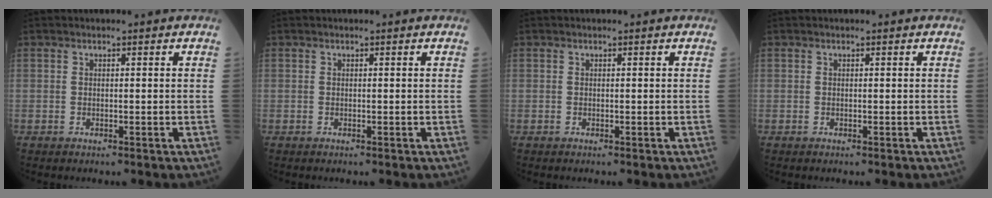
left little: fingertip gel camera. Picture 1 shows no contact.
{"total": 0.0}
{"total": 0.0}
{"total": 0.0}